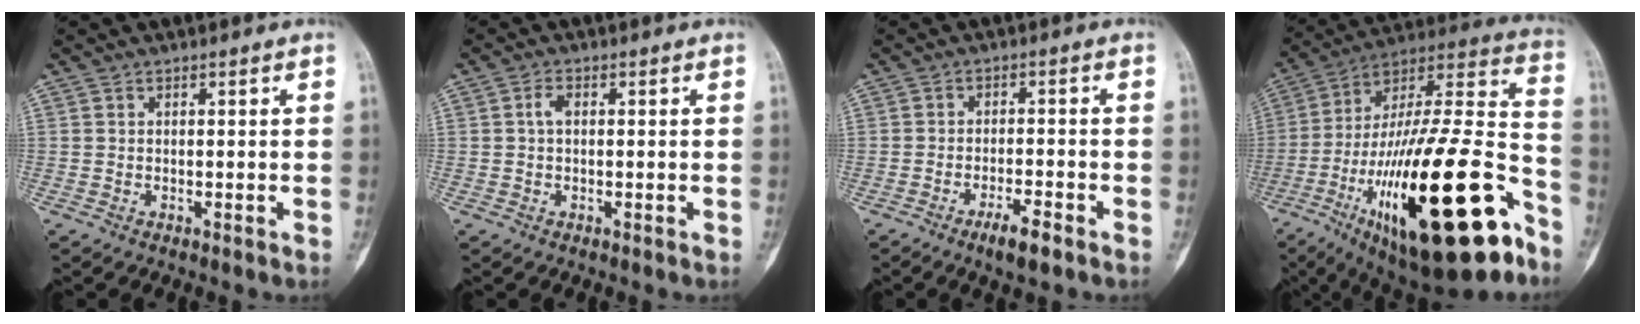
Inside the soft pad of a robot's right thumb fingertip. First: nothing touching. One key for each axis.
{"total": 1.9, "fx": 0.1, "fy": 1.1, "fz": 1.6, "tx": -0.031, "ty": 0.004, "tz": 0.000}
{"total": 4.7, "fx": -3.0, "fy": 0.9, "fz": 3.5, "tx": -0.060, "ty": 0.011, "tz": -0.052}
{"total": 38.5, "fx": -16.7, "fy": 12.4, "fz": 32.5, "tx": -0.509, "ty": 0.066, "tz": -0.259}